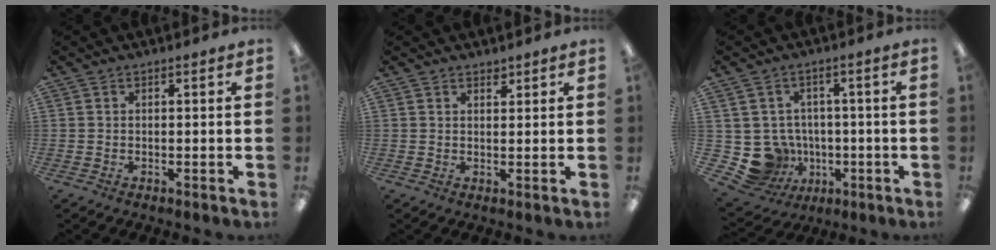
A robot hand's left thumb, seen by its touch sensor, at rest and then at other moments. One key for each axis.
{"total": 1.6, "fx": 1.4, "fy": 0.5, "fz": 0.3, "tx": 0.002, "ty": -0.005, "tz": 0.025}
{"total": 9.5, "fx": -1.8, "fy": 9.0, "fz": 2.4, "tx": -0.067, "ty": 0.008, "tz": -0.017}